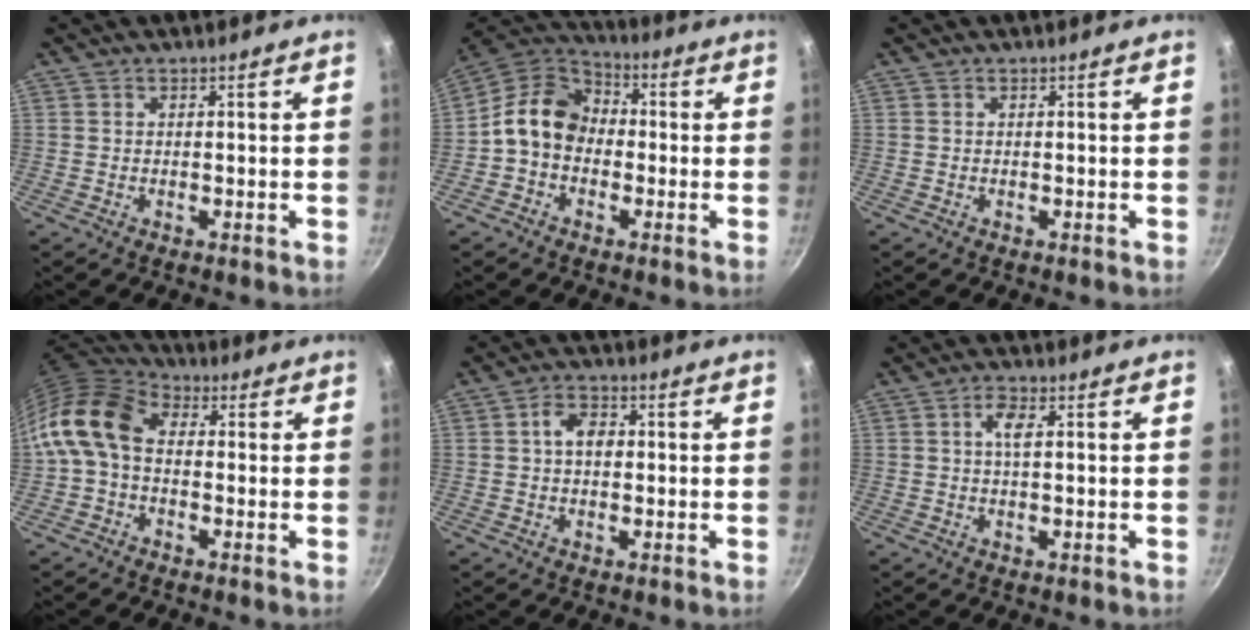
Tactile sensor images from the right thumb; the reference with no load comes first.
{"total": 11.5, "force": [-0.9, 9.2, 6.9], "torque": [-0.089, 0.041, -0.038]}
{"total": 0.0}
{"total": 12.5, "force": [-0.1, 8.7, 9.0], "torque": [-0.164, 0.032, -0.024]}
{"total": 4.1, "force": [0.4, 2.8, 2.9], "torque": [-0.040, 0.011, 0.000]}
{"total": 3.4, "force": [0.7, 1.2, 3.1], "torque": [-0.065, 0.006, 0.011]}